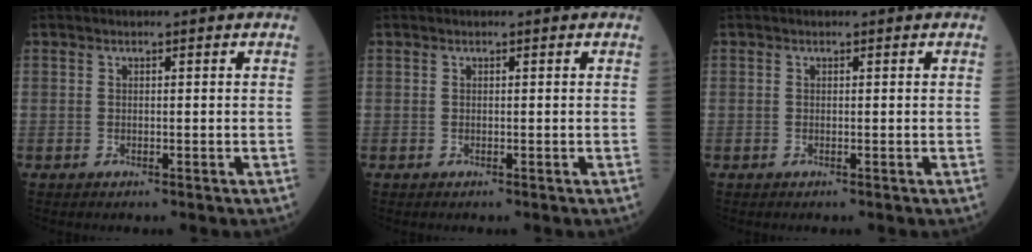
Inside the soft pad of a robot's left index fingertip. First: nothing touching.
{"total": 0.0}
{"total": 0.0}